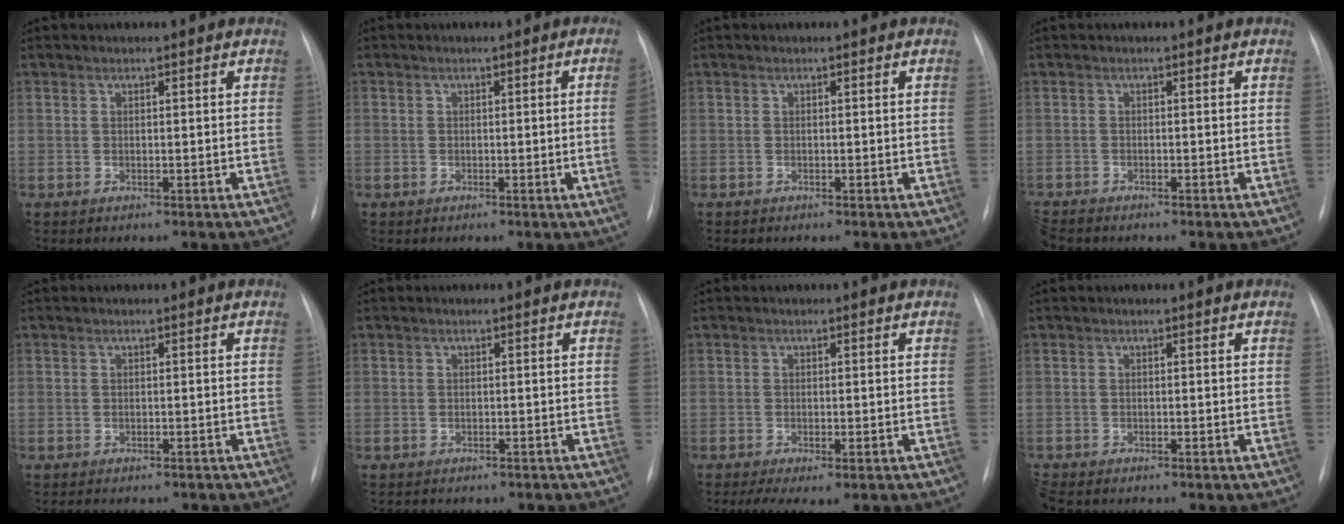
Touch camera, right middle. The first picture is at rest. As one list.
[{"total": 2.8, "force": [-0.3, -0.8, 2.7], "torque": [-0.033, -0.002, -0.003]}, {"total": 0.0}, {"total": 2.2, "force": [-2.2, 0.4, 0.4], "torque": [-0.006, -0.010, -0.039]}, {"total": 4.7, "force": [-3.9, 1.8, 1.7], "torque": [-0.019, 0.004, -0.041]}, {"total": 4.2, "force": [-3.5, 1.8, 1.4], "torque": [-0.017, 0.004, -0.035]}, {"total": 6.3, "force": [-4.3, 2.2, 4.1], "torque": [-0.057, -0.013, -0.062]}, {"total": 1.8, "force": [-1.7, 0.4, 0.5], "torque": [-0.011, -0.006, -0.028]}]